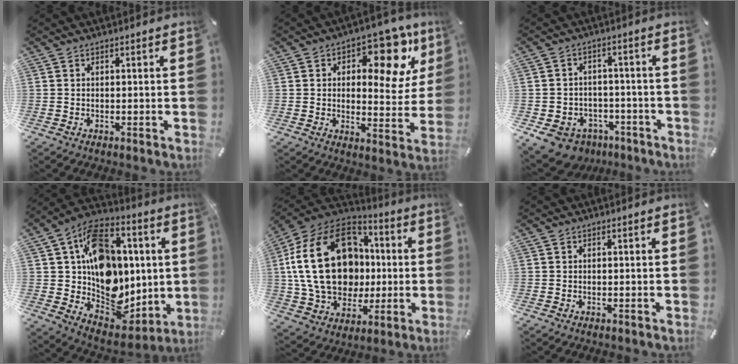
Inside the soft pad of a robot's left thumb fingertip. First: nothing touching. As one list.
[{"total": 16.5, "force": [8.2, 8.5, 11.5], "torque": [-0.136, -0.050, 0.128]}, {"total": 8.7, "force": [-5.2, 6.4, 2.7], "torque": [-0.061, 0.039, -0.090]}, {"total": 18.3, "force": [2.4, 14.7, 10.6], "torque": [-0.161, -0.024, 0.055]}, {"total": 28.6, "force": [2.9, 20.8, 19.4], "torque": [-0.389, 0.011, 0.058]}, {"total": 0.0}]